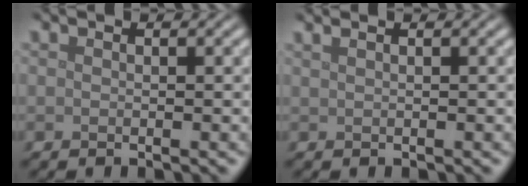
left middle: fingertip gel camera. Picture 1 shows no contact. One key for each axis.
{"total": 2.1, "fx": 1.3, "fy": 1.0, "fz": 1.3, "tx": -0.012, "ty": 0.005, "tz": -0.001}